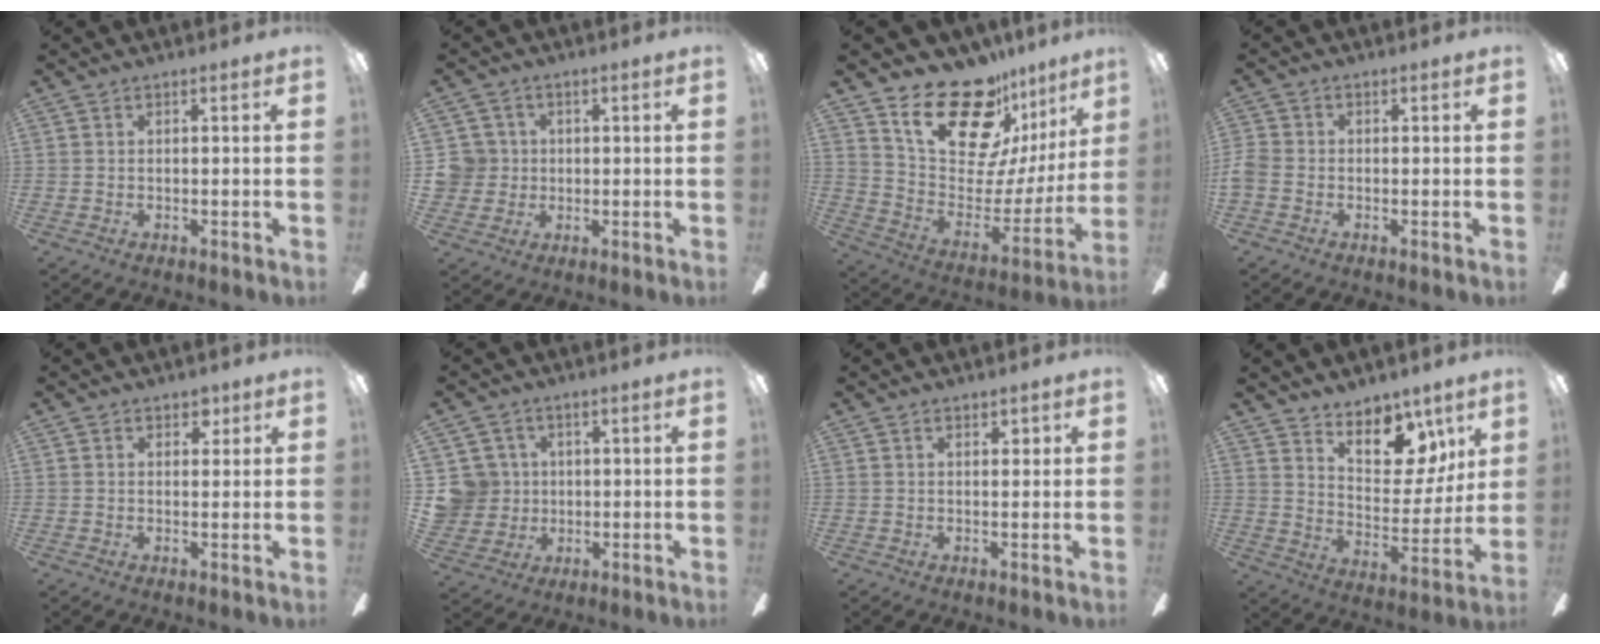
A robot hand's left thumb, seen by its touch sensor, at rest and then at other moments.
{"total": 6.5, "force": [0.7, 6.4, 1.1], "torque": [-0.030, 0.012, 0.016]}
{"total": 24.1, "force": [17.2, 11.2, 12.5], "torque": [-0.189, -0.121, 0.314]}
{"total": 2.9, "force": [-1.1, 2.1, 1.6], "torque": [-0.030, 0.007, -0.020]}
{"total": 2.7, "force": [1.6, 1.9, 1.2], "torque": [-0.002, -0.003, 0.022]}
{"total": 8.4, "force": [1.5, 8.2, 1.0], "torque": [-0.049, 0.004, 0.037]}
{"total": 1.8, "force": [1.0, 1.0, 1.2], "torque": [-0.016, 0.001, 0.015]}
{"total": 13.4, "force": [9.7, 7.2, 5.9], "torque": [-0.080, -0.072, 0.178]}